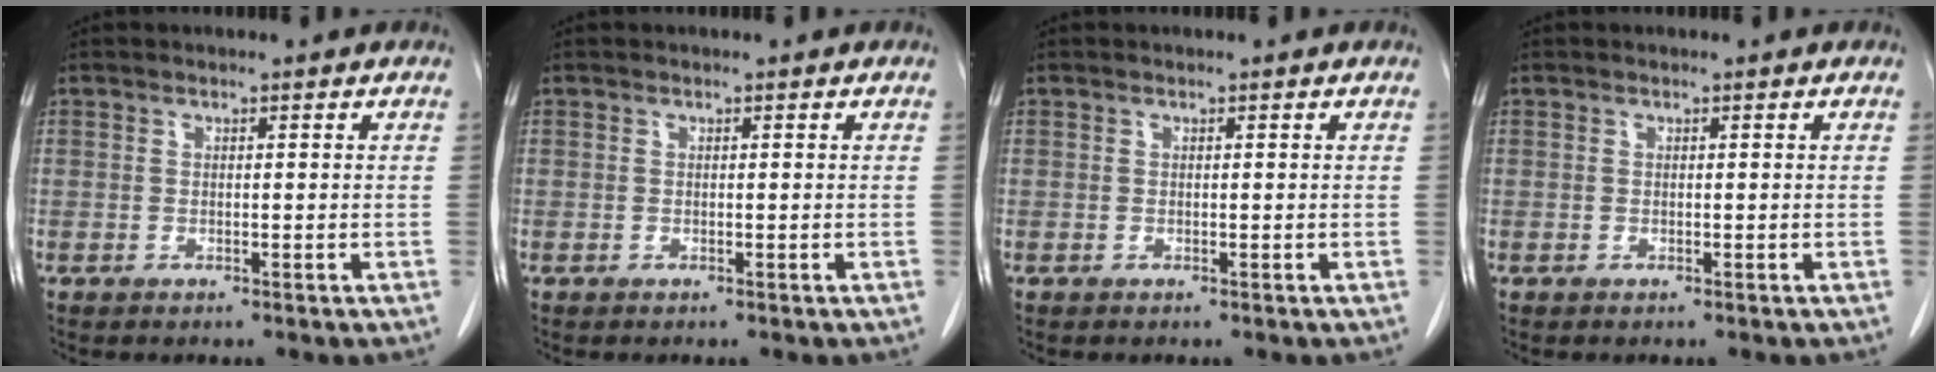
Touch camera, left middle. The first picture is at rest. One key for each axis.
{"total": 0.0}
{"total": 0.0}
{"total": 0.0}